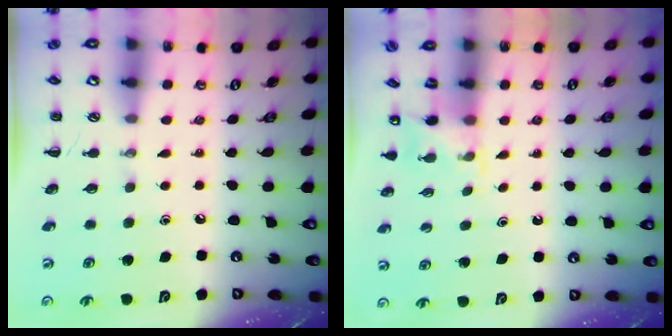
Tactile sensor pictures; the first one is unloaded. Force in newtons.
{"total": 2.5, "press": 2.4, "slide": 0.9}